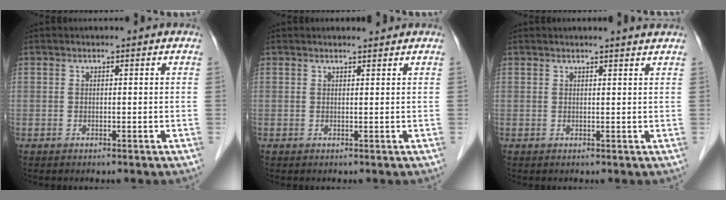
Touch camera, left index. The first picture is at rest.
{"total": 1.0, "force": [1.0, -0.1, 0.0], "torque": [-0.007, -0.002, 0.017]}
{"total": 2.8, "force": [2.5, -0.5, 1.0], "torque": [-0.018, 0.001, 0.027]}